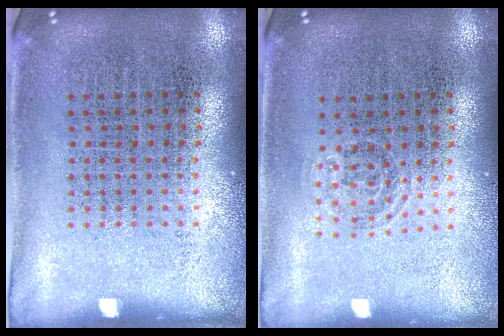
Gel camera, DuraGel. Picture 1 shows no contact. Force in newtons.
{"total": 0.7, "press": 0.5, "slide": 0.5}